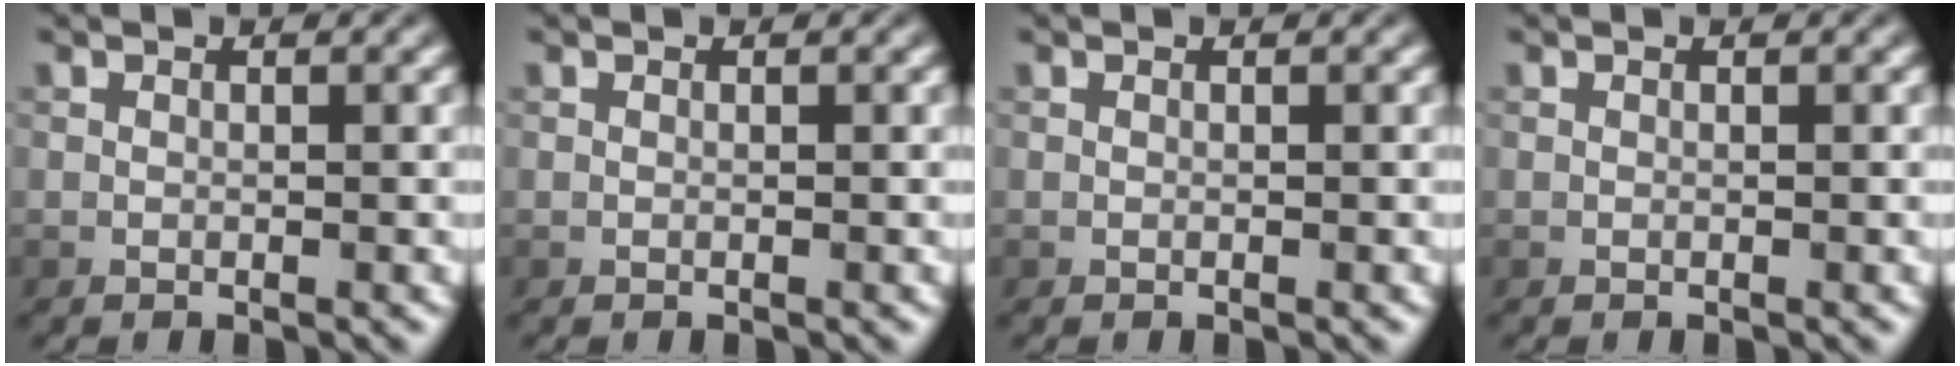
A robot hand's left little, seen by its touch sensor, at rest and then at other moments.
{"total": 0.0}
{"total": 0.0}
{"total": 0.0}